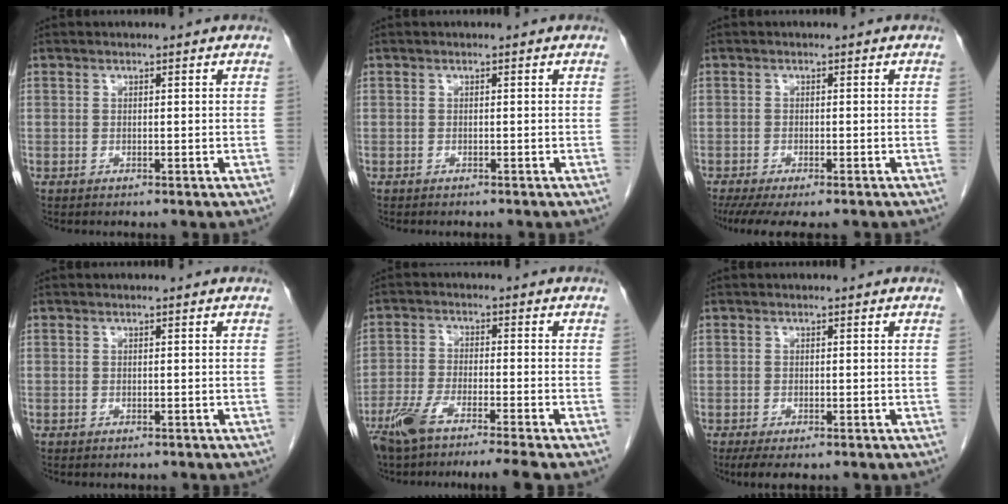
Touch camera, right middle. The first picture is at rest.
{"total": 1.8, "force": [-1.6, 0.4, 0.6], "torque": [-0.017, -0.006, -0.018]}
{"total": 9.7, "force": [-7.7, 2.4, 5.3], "torque": [-0.085, -0.013, -0.112]}
{"total": 0.5, "force": [-0.5, 0.1, 0.0], "torque": [-0.010, -0.002, -0.009]}
{"total": 10.0, "force": [-7.8, -0.2, 6.2], "torque": [-0.108, -0.020, -0.132]}
{"total": 3.7, "force": [-2.6, 1.3, 2.3], "torque": [-0.044, -0.012, -0.038]}